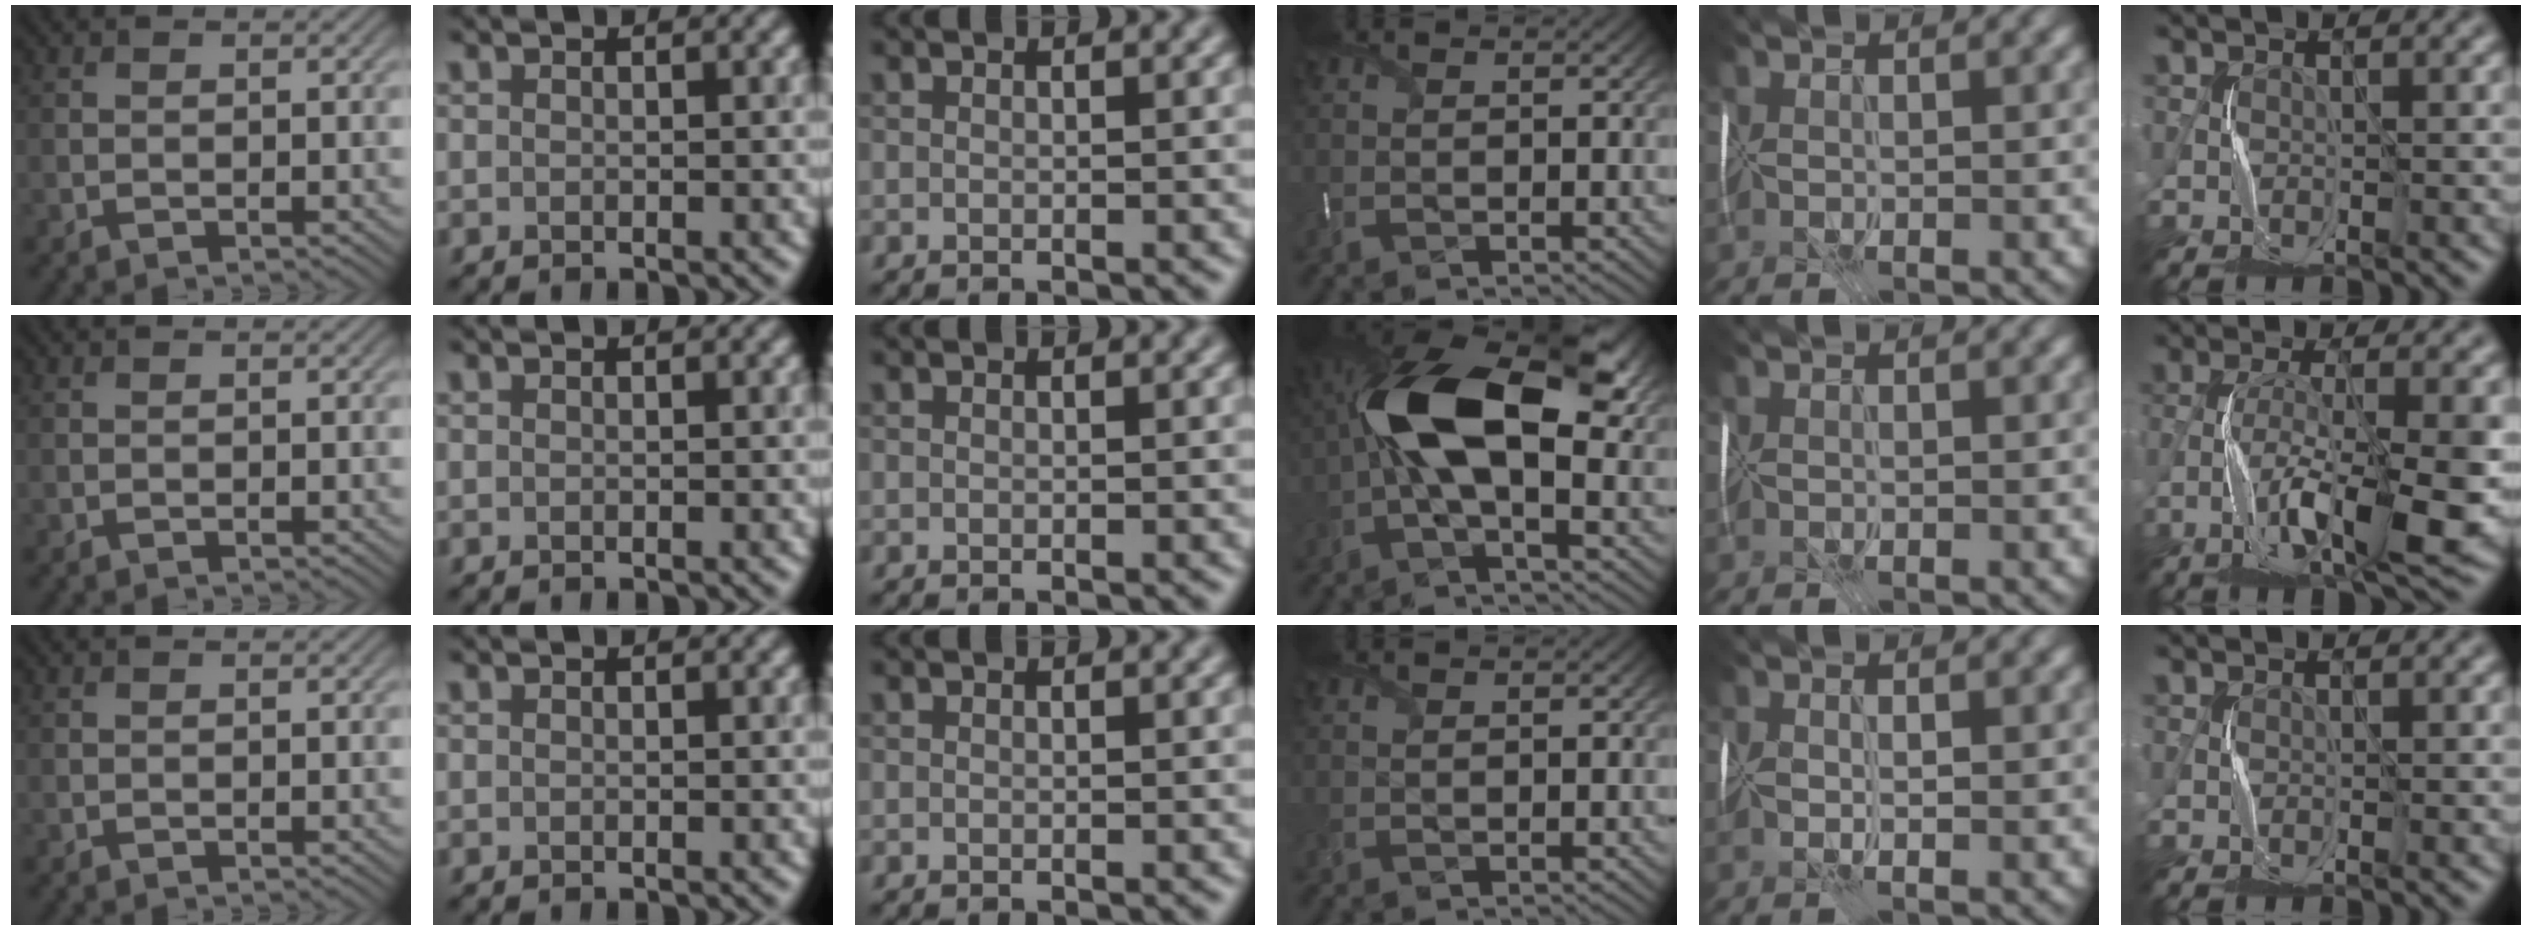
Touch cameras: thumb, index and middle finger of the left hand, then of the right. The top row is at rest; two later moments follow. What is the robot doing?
{"motion": "wrap", "object": "plastic wrap"}